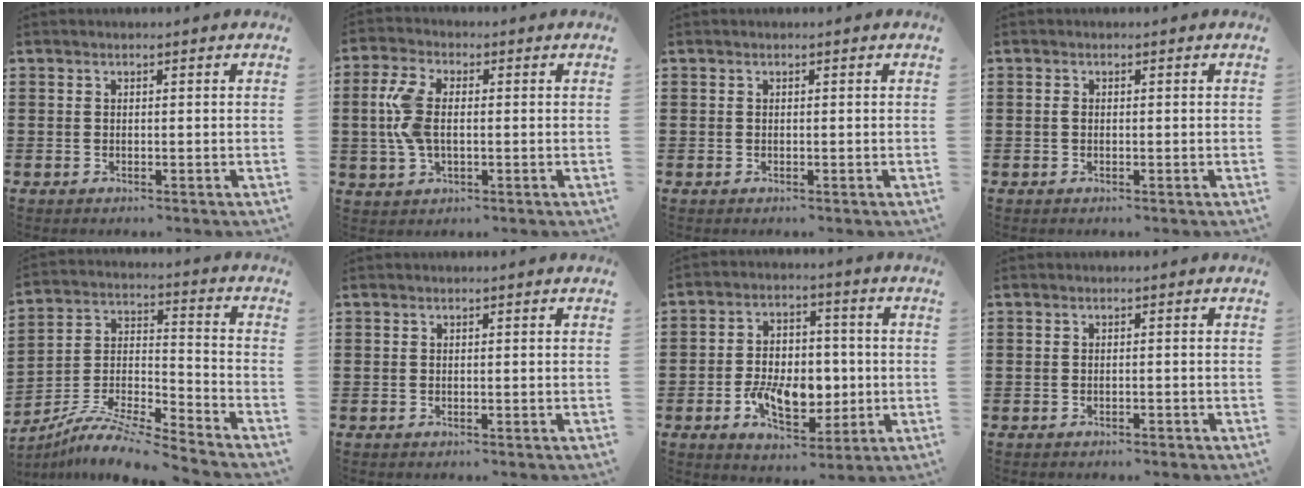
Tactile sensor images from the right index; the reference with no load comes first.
{"total": 7.2, "force": [0.3, 3.8, 6.1], "torque": [-0.154, 0.001, -0.005]}
{"total": 0.0}
{"total": 0.8, "force": [-0.1, 0.5, 0.6], "torque": [-0.022, -0.002, -0.005]}
{"total": 8.7, "force": [-8.1, 0.6, 3.2], "torque": [-0.062, 0.003, -0.163]}
{"total": 0.0}
{"total": 9.4, "force": [-1.9, 6.0, 7.0], "torque": [-0.138, 0.008, -0.035]}
{"total": 0.6, "force": [-0.5, 0.1, 0.3], "torque": [-0.008, -0.002, -0.011]}